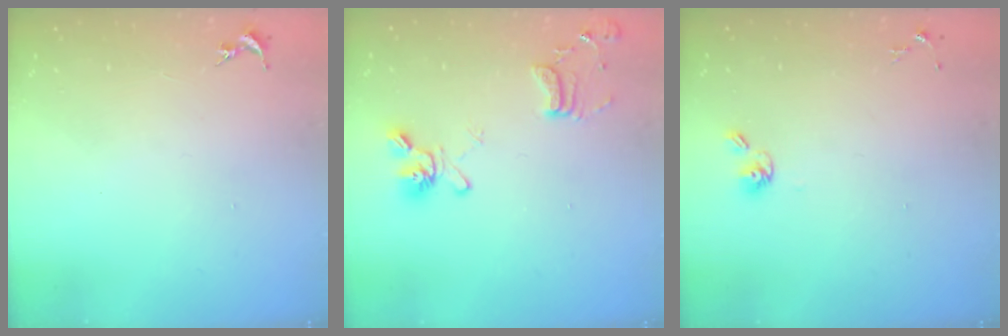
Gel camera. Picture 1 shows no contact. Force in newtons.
{"total": 13.4, "press": 13.2, "slide": 2.2}
{"total": 6.1, "press": 5.7, "slide": 2.3}